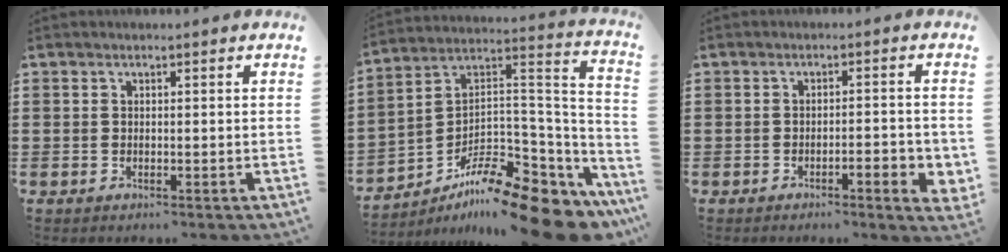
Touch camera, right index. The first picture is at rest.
{"total": 11.9, "force": [-9.6, 2.3, 6.6], "torque": [-0.096, 0.021, -0.176]}
{"total": 3.6, "force": [-1.5, 0.7, 3.2], "torque": [-0.050, -0.001, -0.024]}